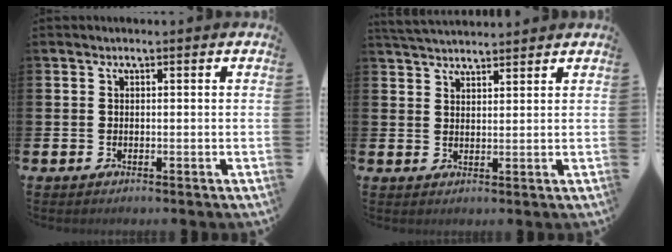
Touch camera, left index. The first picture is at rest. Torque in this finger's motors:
{"motor_torque": [0.54, -0.71, 0.03, 0.10]}